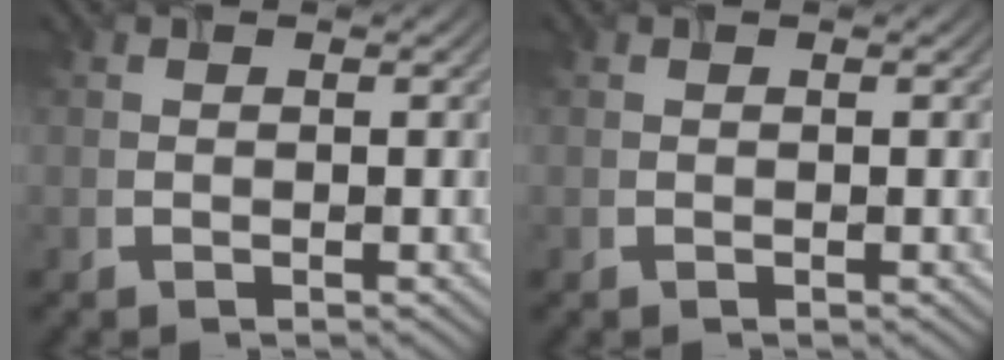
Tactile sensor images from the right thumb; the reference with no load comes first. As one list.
[{"total": 0.0}]